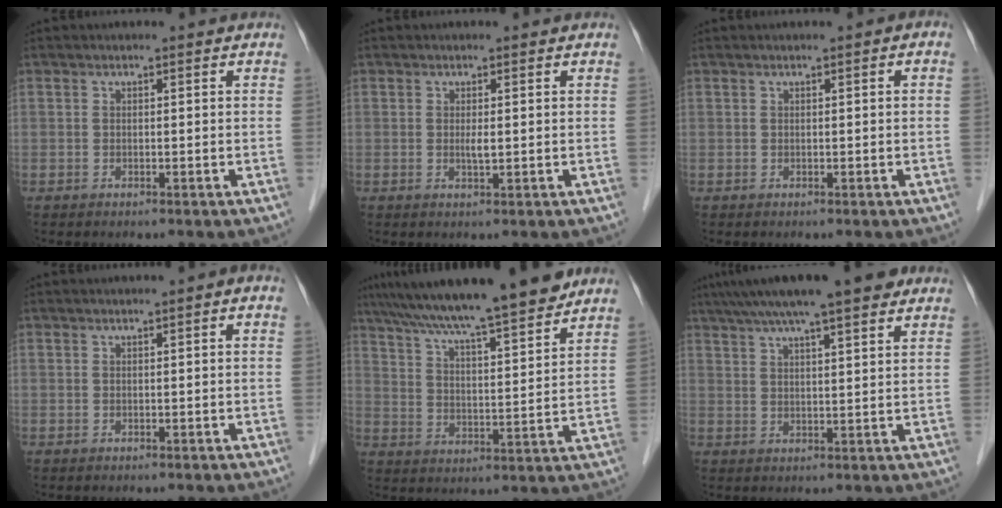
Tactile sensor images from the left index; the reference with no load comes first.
{"total": 1.2, "force": [0.1, 0.2, 1.2], "torque": [-0.028, -0.002, 0.004]}
{"total": 0.5, "force": [0.0, 0.1, 0.5], "torque": [-0.009, 0.002, 0.001]}
{"total": 1.2, "force": [0.4, 0.0, 1.1], "torque": [-0.019, 0.006, 0.006]}
{"total": 18.2, "force": [15.5, 0.6, 9.6], "torque": [-0.156, 0.018, 0.238]}
{"total": 14.6, "force": [11.1, 1.7, 9.3], "torque": [-0.150, 0.037, 0.162]}